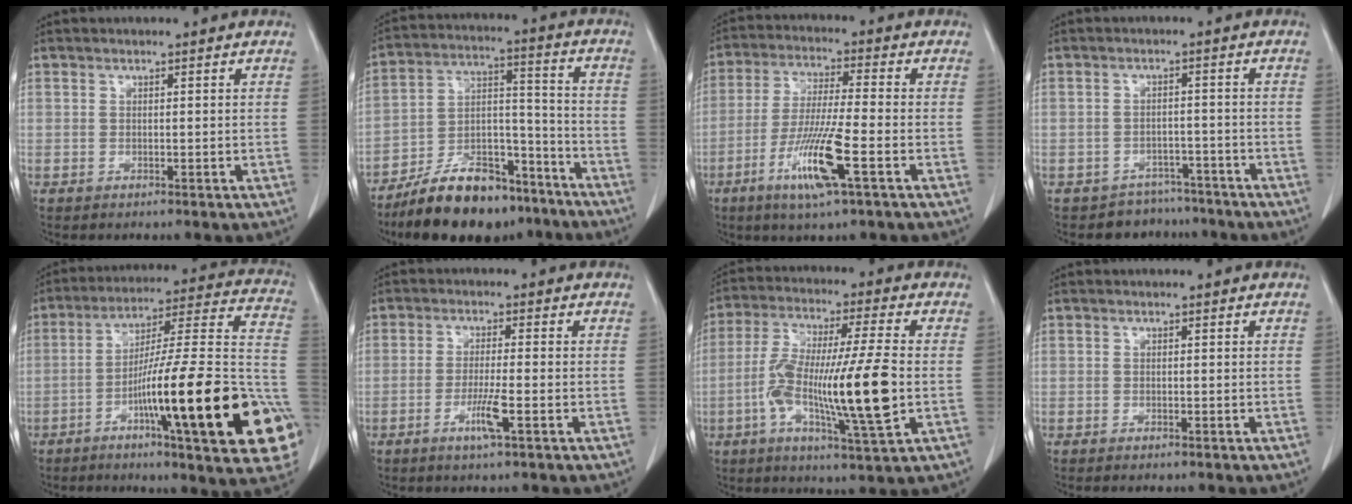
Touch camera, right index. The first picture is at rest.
{"total": 17.2, "force": [-13.4, 6.5, 8.8], "torque": [-0.151, 0.029, -0.224]}
{"total": 10.9, "force": [-4.6, 0.2, 9.9], "torque": [-0.198, -0.018, -0.087]}
{"total": 5.3, "force": [-4.5, 2.7, -0.7], "torque": [0.016, 0.021, -0.065]}
{"total": 28.9, "force": [-9.2, 2.5, 27.2], "torque": [-0.300, -0.002, -0.140]}
{"total": 4.4, "force": [-1.9, -0.2, 4.0], "torque": [-0.079, -0.008, -0.036]}
{"total": 16.2, "force": [-2.9, 0.9, 15.9], "torque": [-0.296, -0.004, -0.052]}
{"total": 0.6, "force": [-0.5, 0.0, 0.3], "torque": [-0.011, -0.002, -0.008]}